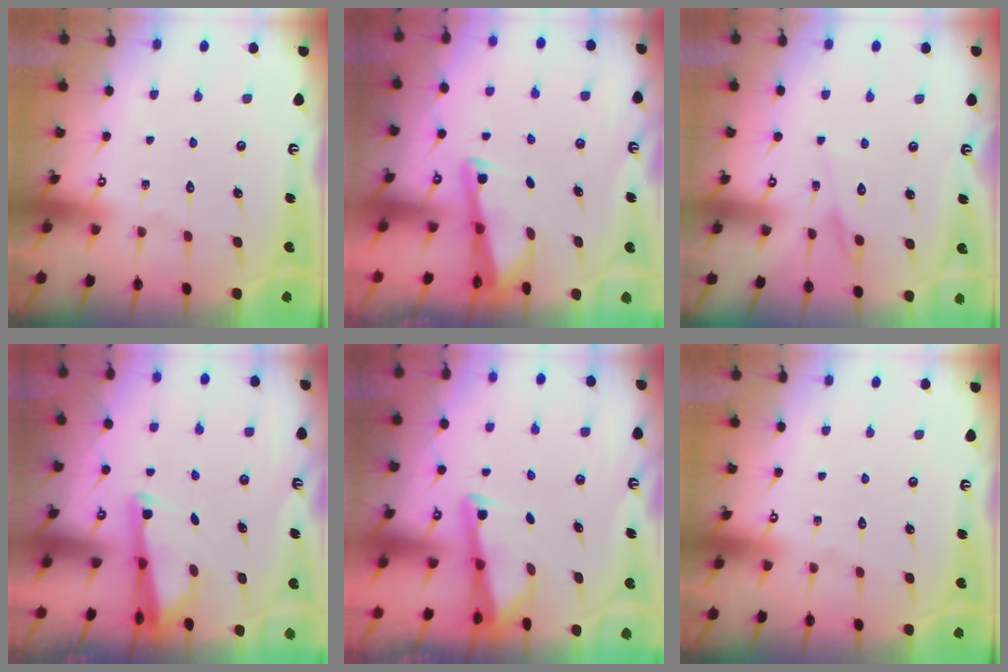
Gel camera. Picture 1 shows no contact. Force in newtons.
{"total": 2.7, "press": 2.7, "slide": 0.1}
{"total": 4.2, "press": 4.2, "slide": 0.4}
{"total": 2.7, "press": 2.6, "slide": 0.7}
{"total": 2.9, "press": 2.9, "slide": 0.2}
{"total": 0.0}